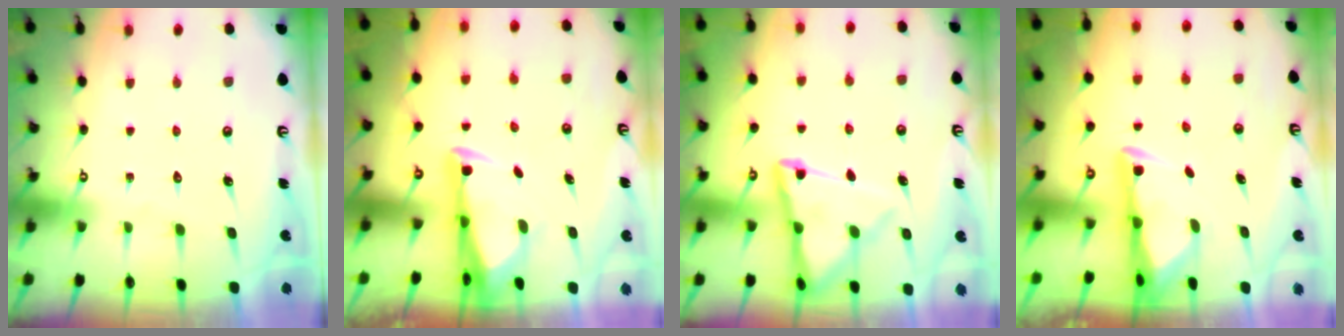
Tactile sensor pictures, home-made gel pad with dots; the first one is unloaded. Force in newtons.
{"total": 2.8, "press": 2.7, "slide": 1.0}
{"total": 11.1, "press": 11.1, "slide": 1.0}
{"total": 3.0, "press": 2.9, "slide": 0.5}